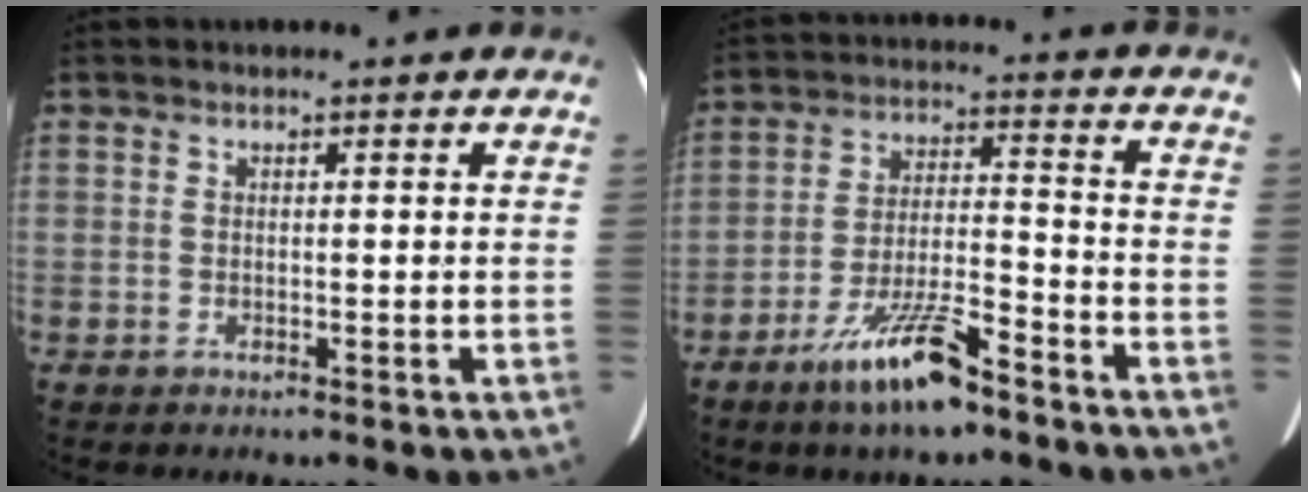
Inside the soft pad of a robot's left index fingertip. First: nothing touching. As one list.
[{"total": 10.9, "force": [-7.7, 1.7, 7.5], "torque": [-0.148, -0.015, -0.136]}]